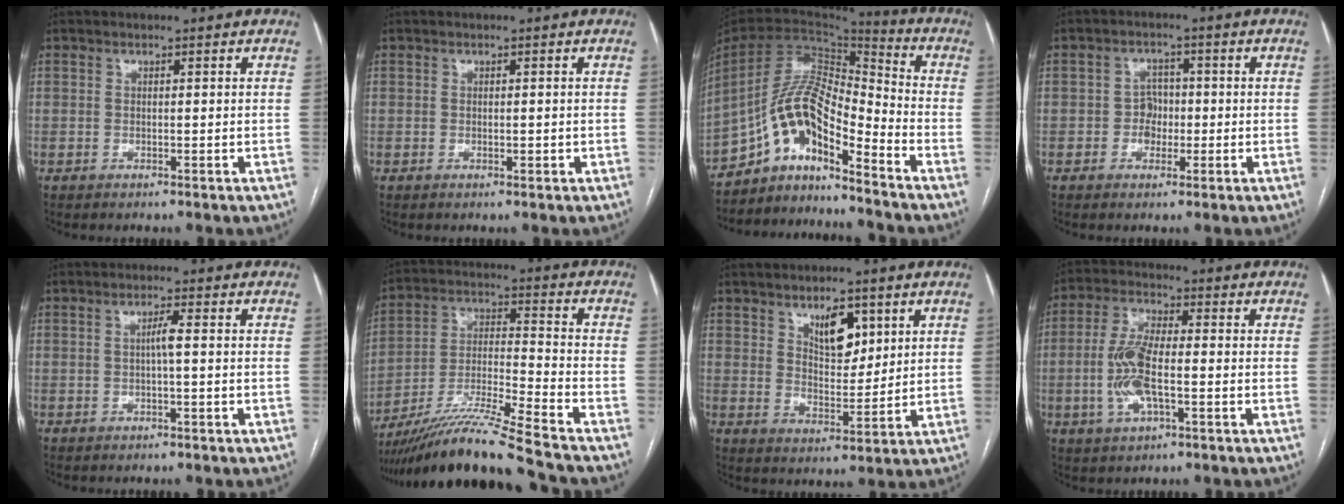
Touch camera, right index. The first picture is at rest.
{"total": 0.8, "force": [-0.2, 0.4, 0.6], "torque": [-0.009, -0.001, 0.000]}
{"total": 13.0, "force": [-9.8, 2.6, 8.1], "torque": [-0.151, 0.029, -0.178]}
{"total": 3.4, "force": [-0.8, 2.8, 1.7], "torque": [-0.021, 0.010, -0.013]}
{"total": 1.9, "force": [-0.1, -0.2, 1.9], "torque": [-0.033, 0.002, -0.001]}
{"total": 16.9, "force": [-14.6, -2.0, 8.2], "torque": [-0.164, -0.016, -0.263]}
{"total": 6.6, "force": [3.5, 3.1, 4.7], "torque": [-0.077, -0.003, 0.063]}
{"total": 8.8, "force": [-1.7, 2.8, 8.2], "torque": [-0.180, 0.003, -0.032]}